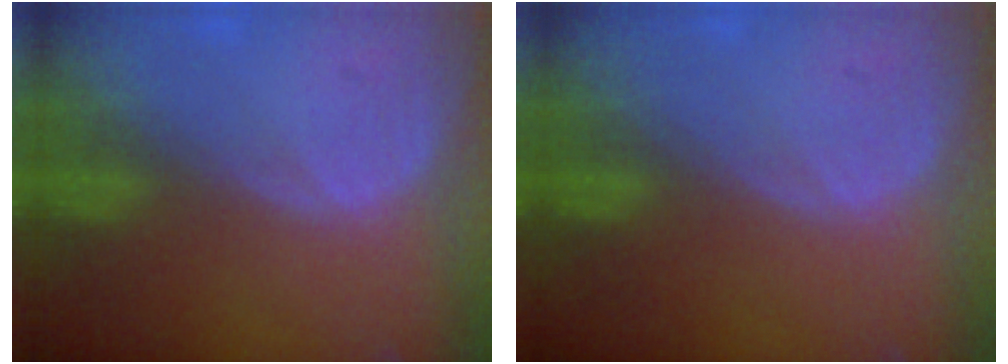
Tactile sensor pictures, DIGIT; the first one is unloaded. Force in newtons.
{"total": 0.0}